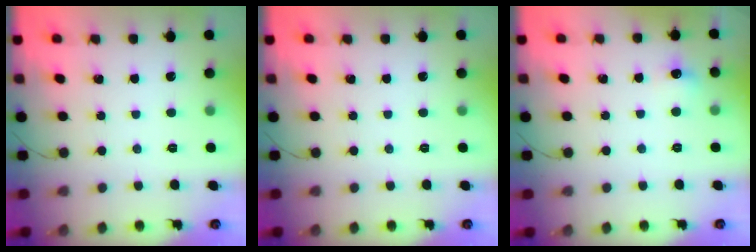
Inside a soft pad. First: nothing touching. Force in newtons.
{"total": 0.0}
{"total": 6.0, "press": 5.7, "slide": 1.7}